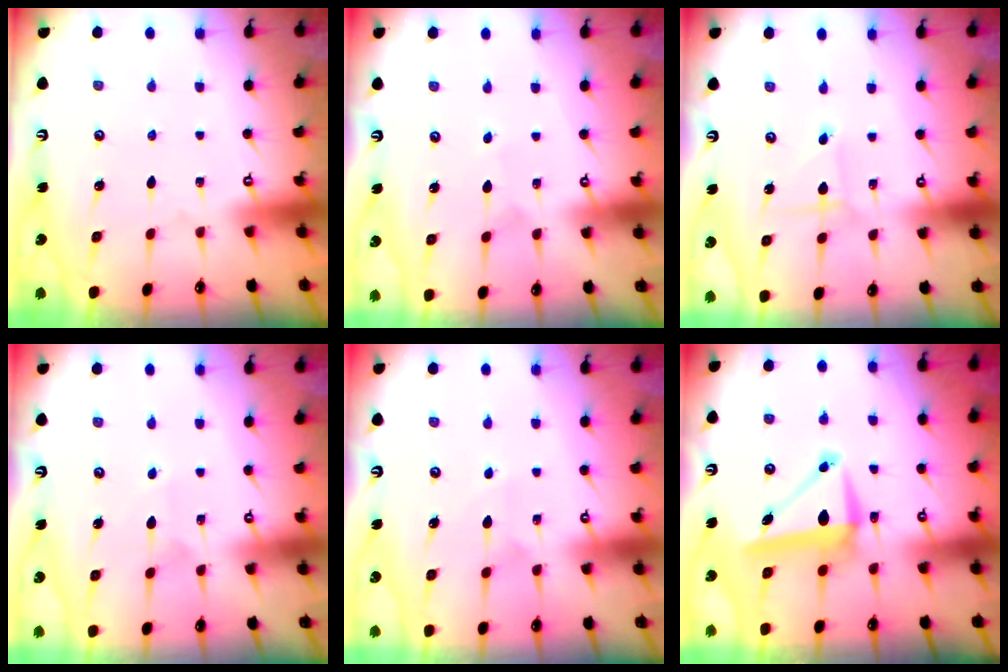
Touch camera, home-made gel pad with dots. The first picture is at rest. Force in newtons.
{"total": 1.5, "press": 1.4, "slide": 0.1}
{"total": 1.4, "press": 1.4, "slide": 0.1}
{"total": 4.6, "press": 4.6, "slide": 0.4}
{"total": 5.8, "press": 5.8, "slide": 0.2}
{"total": 8.3, "press": 8.2, "slide": 1.3}